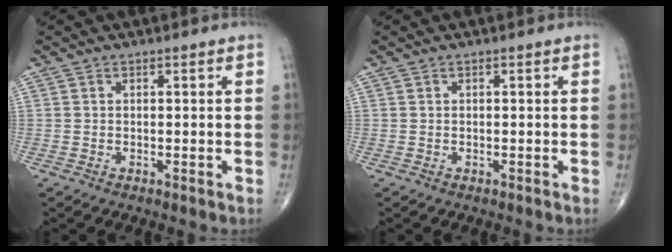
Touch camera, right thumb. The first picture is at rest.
{"total": 0.0}